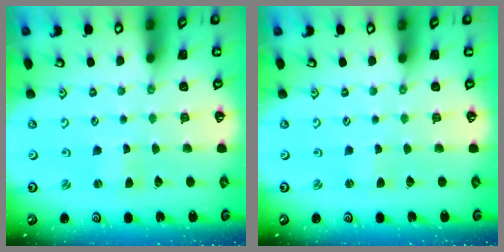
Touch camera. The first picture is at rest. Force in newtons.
{"total": 1.0, "press": 1.0, "slide": 0.2}